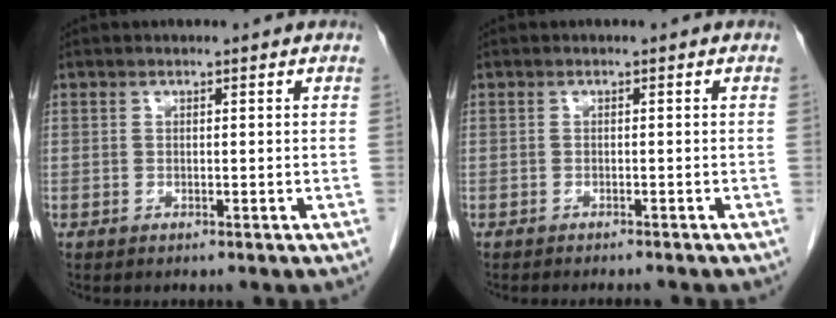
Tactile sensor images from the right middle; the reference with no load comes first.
{"total": 2.9, "force": [-2.7, 0.4, 1.0], "torque": [-0.015, -0.006, -0.034]}